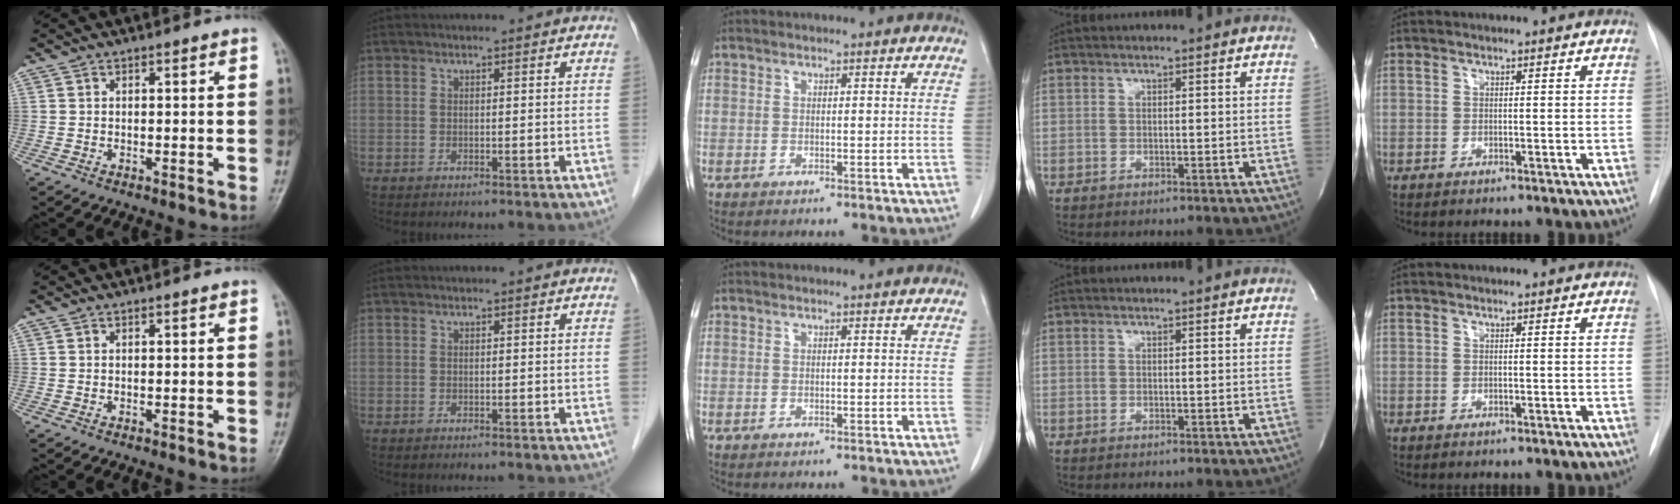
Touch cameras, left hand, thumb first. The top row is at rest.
{}